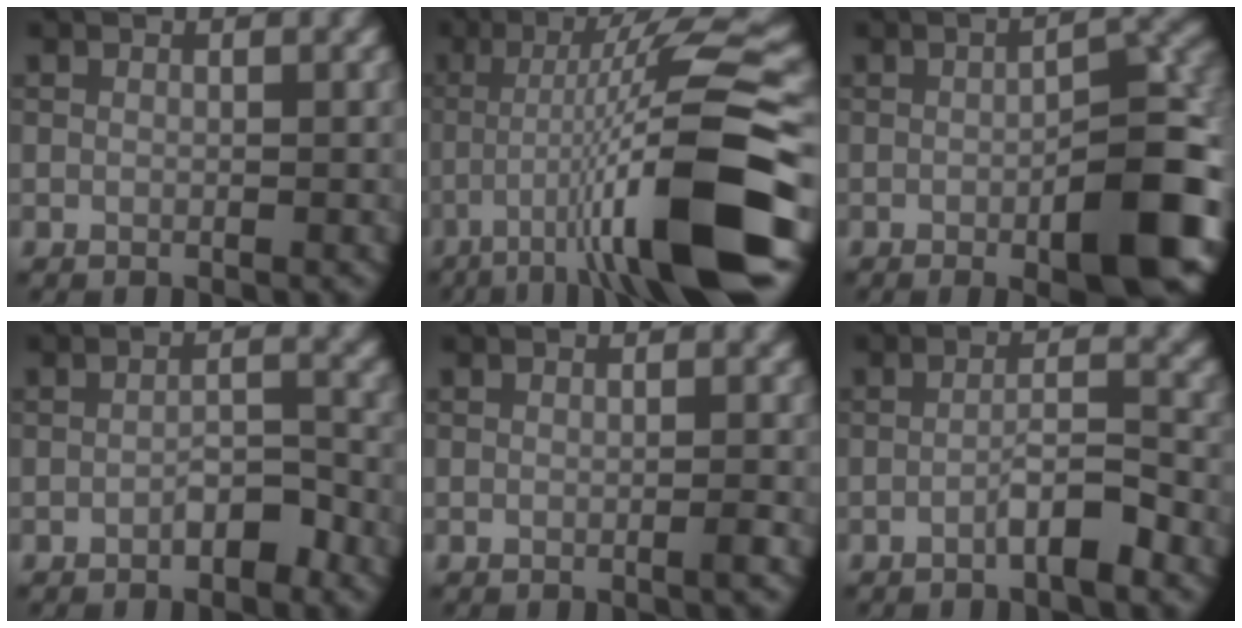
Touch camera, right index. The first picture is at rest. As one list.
[{"total": 13.2, "force": [-4.9, 1.7, 12.1], "torque": [-0.184, 0.018, -0.077]}, {"total": 10.0, "force": [-3.2, 3.0, 9.0], "torque": [-0.113, 0.004, -0.045]}, {"total": 2.4, "force": [-1.5, 0.9, 1.8], "torque": [-0.024, 0.010, -0.025]}, {"total": 0.7, "force": [-0.3, 0.0, 0.6], "torque": [-0.008, 0.003, -0.008]}, {"total": 3.2, "force": [-1.7, 0.5, 2.7], "torque": [-0.044, 0.011, -0.033]}]